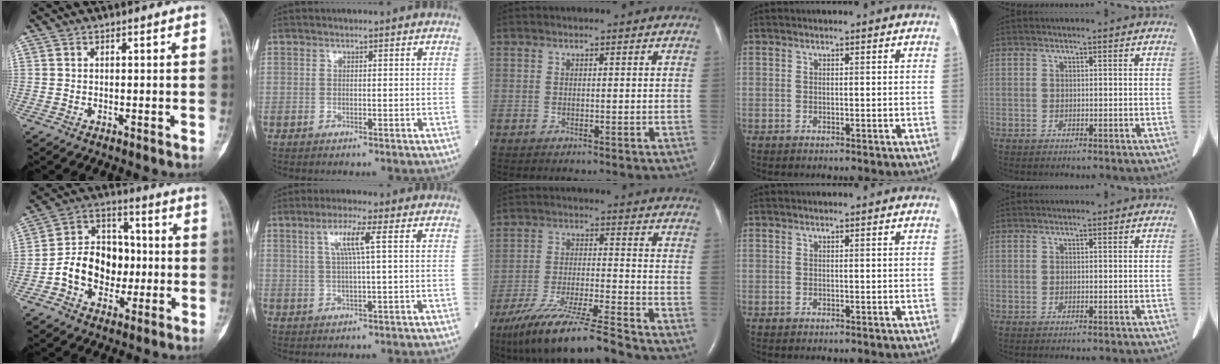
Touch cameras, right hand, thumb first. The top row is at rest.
{"thumb": {"total": 13.9, "force": [-2.3, 10.6, 8.7], "torque": [-0.107, 0.039, -0.045]}, "index": {"total": 5.0, "force": [1.7, -0.3, 4.7], "torque": [-0.093, 0.006, 0.034]}, "middle": {"total": 13.0, "force": [-11.1, -1.0, 6.7], "torque": [-0.118, -0.025, -0.197]}}